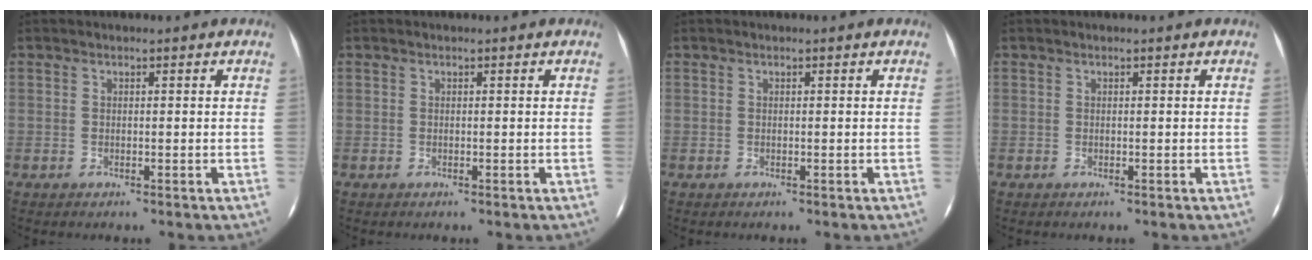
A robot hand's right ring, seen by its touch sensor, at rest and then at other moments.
{"total": 0.0}
{"total": 0.0}
{"total": 0.0}